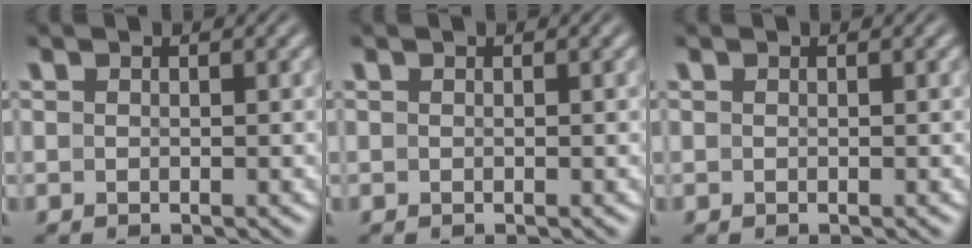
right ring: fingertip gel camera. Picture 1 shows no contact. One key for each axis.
{"total": 0.0}
{"total": 0.0}